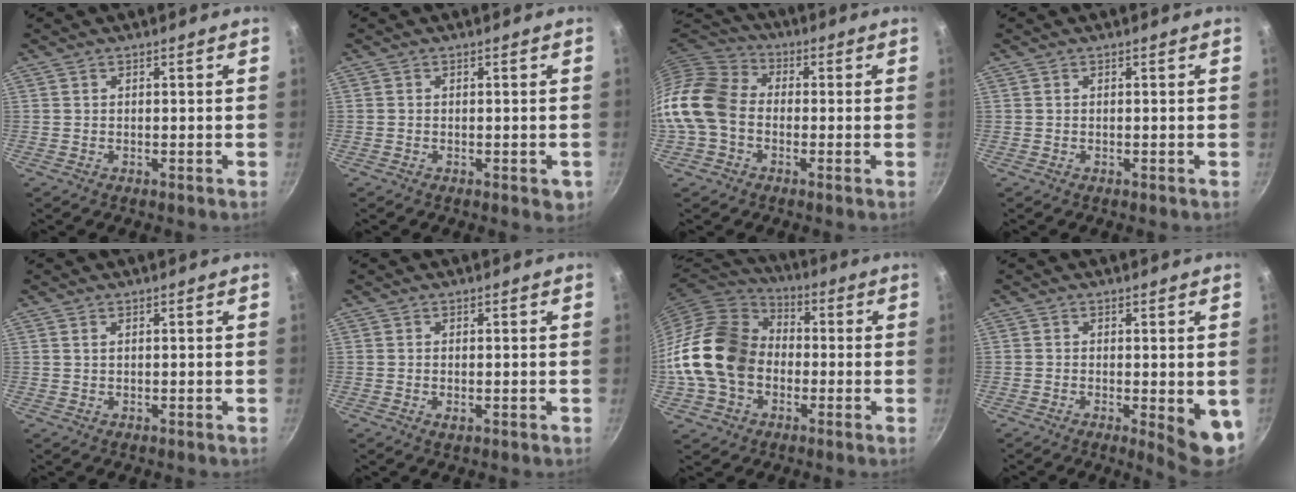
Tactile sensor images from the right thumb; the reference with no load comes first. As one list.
[{"total": 2.9, "force": [-1.0, 1.6, 2.2], "torque": [-0.023, -0.003, -0.014]}, {"total": 13.6, "force": [-2.4, 10.1, 8.7], "torque": [-0.153, 0.032, -0.070]}, {"total": 0.0}, {"total": 0.6, "force": [0.3, 0.3, 0.4], "torque": [-0.008, 0.001, 0.007]}, {"total": 1.2, "force": [-0.2, 0.6, 1.1], "torque": [-0.020, -0.002, -0.003]}, {"total": 19.2, "force": [-2.0, 14.9, 12.0], "torque": [-0.207, 0.042, -0.043]}, {"total": 7.2, "force": [-1.2, 2.1, 6.8], "torque": [-0.077, -0.010, -0.012]}]